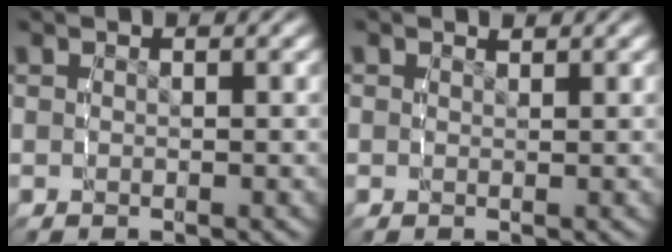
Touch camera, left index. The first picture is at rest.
{"total": 0.8, "force": [0.7, 0.4, 0.2], "torque": [0.003, -0.001, 0.012]}